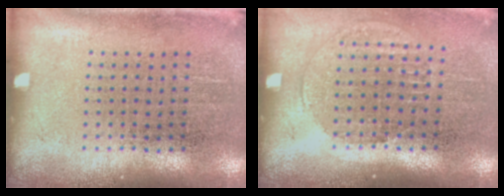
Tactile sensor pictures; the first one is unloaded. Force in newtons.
{"total": 1.4, "press": 1.1, "slide": 0.7}